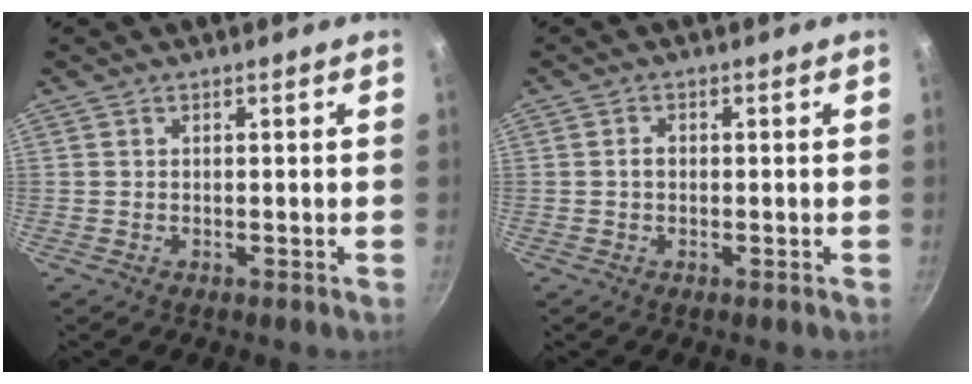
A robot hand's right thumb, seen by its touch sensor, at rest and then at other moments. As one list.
[{"total": 1.4, "force": [-0.1, 1.0, 1.0], "torque": [-0.015, 0.007, -0.003]}]